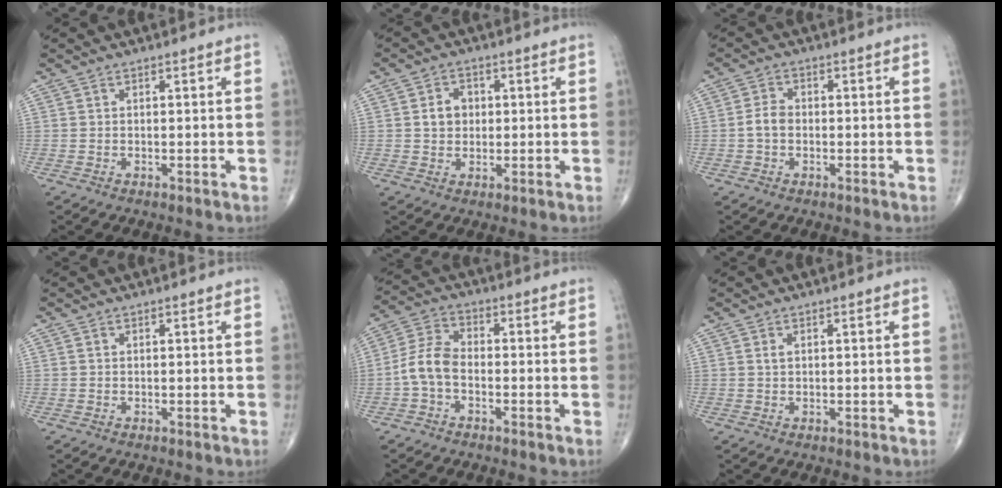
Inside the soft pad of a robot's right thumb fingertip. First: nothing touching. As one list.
[{"total": 4.4, "force": [0.5, 3.7, 2.4], "torque": [-0.026, 0.005, 0.006]}, {"total": 3.0, "force": [-0.6, 2.2, 2.0], "torque": [-0.036, 0.010, -0.016]}, {"total": 0.0}, {"total": 6.7, "force": [-1.9, 4.0, 5.0], "torque": [-0.103, 0.026, -0.048]}, {"total": 0.8, "force": [0.3, 0.4, 0.6], "torque": [-0.014, 0.004, 0.008]}]